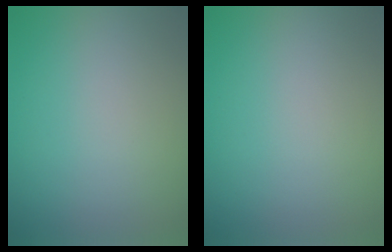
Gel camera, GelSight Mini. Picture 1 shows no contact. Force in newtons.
{"total": 0.0}